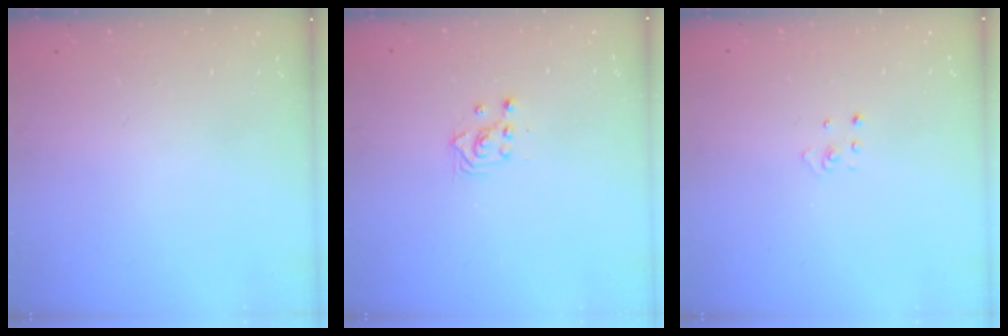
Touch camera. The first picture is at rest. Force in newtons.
{"total": 2.3, "press": 2.3, "slide": 0.3}
{"total": 1.9, "press": 1.9, "slide": 0.1}